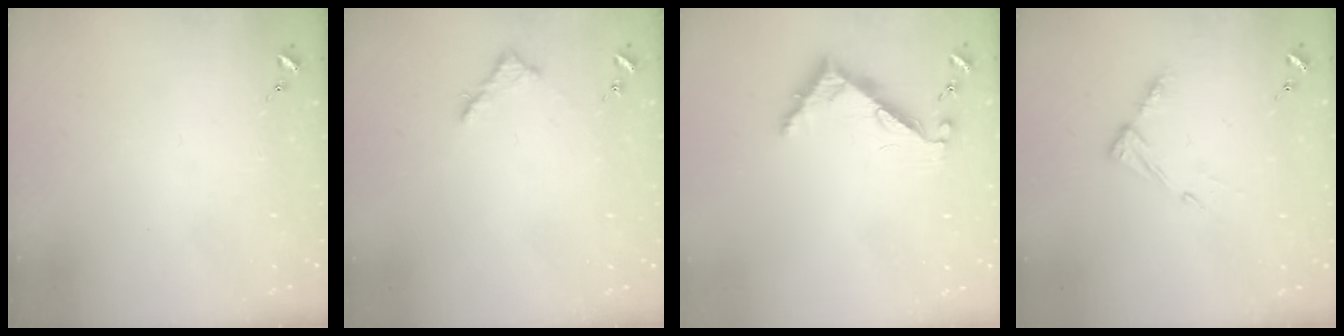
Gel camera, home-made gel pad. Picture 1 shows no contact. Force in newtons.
{"total": 5.6, "press": 5.6, "slide": 0.6}
{"total": 6.7, "press": 6.6, "slide": 0.6}
{"total": 6.8, "press": 6.8, "slide": 0.5}